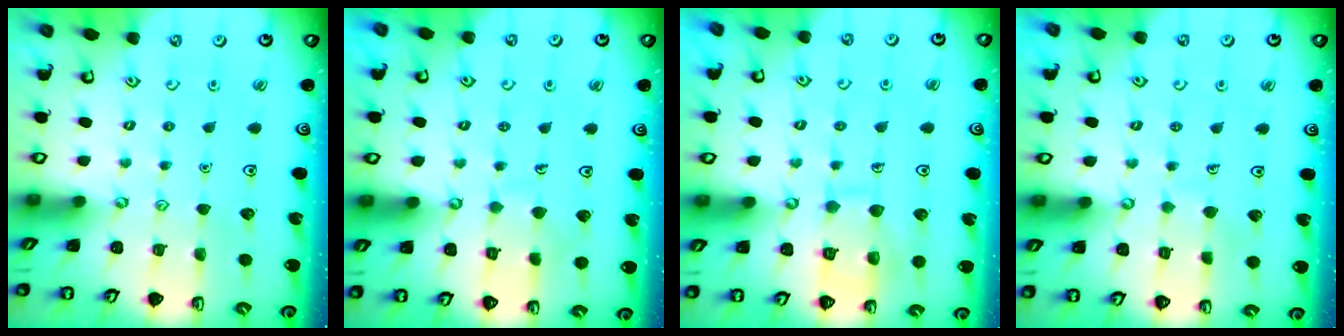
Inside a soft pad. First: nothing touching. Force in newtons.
{"total": 5.8, "press": 5.8, "slide": 0.4}
{"total": 9.9, "press": 9.9, "slide": 0.9}
{"total": 3.5, "press": 3.5, "slide": 0.2}